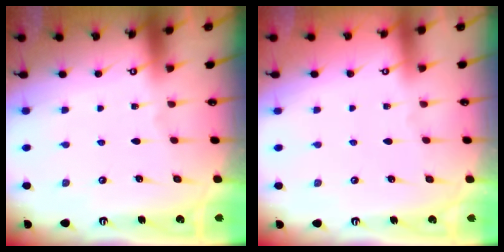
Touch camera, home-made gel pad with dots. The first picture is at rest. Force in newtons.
{"total": 0.0}